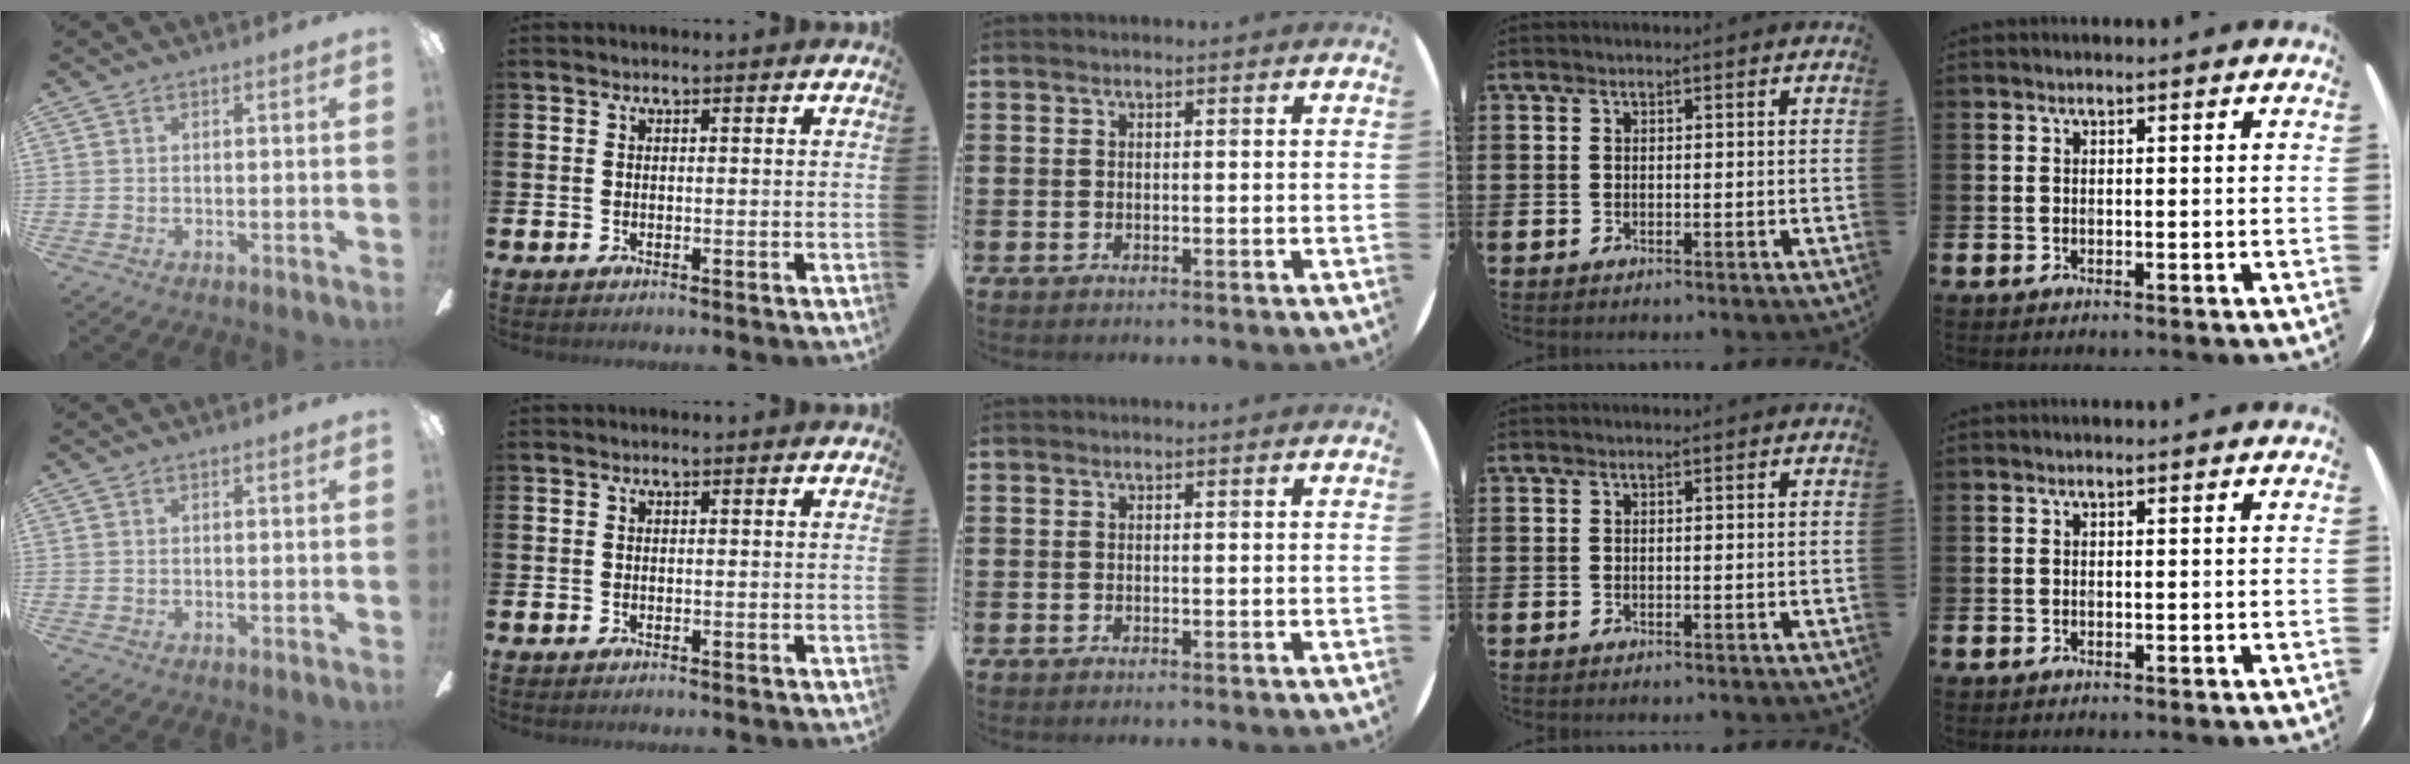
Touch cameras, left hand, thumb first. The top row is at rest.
{}